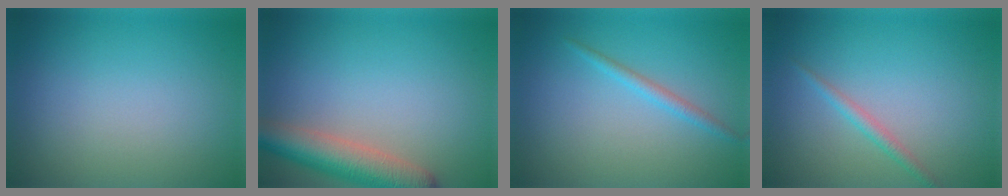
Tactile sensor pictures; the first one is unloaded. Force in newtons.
{"total": 5.7, "press": 5.6, "slide": 0.3}
{"total": 1.4, "press": 1.4, "slide": 0.1}
{"total": 1.4, "press": 1.4, "slide": 0.1}